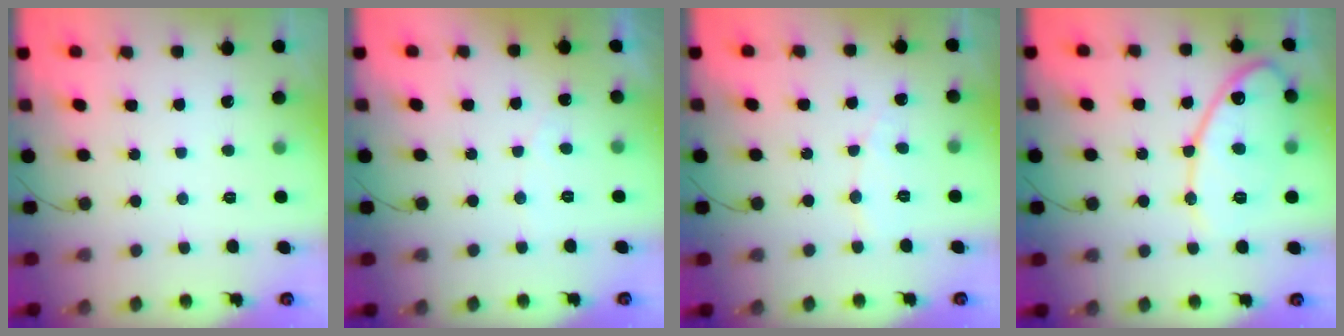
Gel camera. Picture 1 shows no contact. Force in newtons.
{"total": 2.2, "press": 2.2, "slide": 0.1}
{"total": 4.3, "press": 4.3, "slide": 0.3}
{"total": 14.4, "press": 14.4, "slide": 1.0}